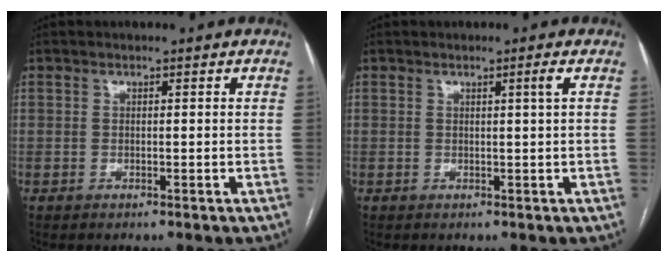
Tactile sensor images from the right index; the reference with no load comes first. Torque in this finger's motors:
{"motor_torque": [0.24, 0.03, 0.08, 0.02]}